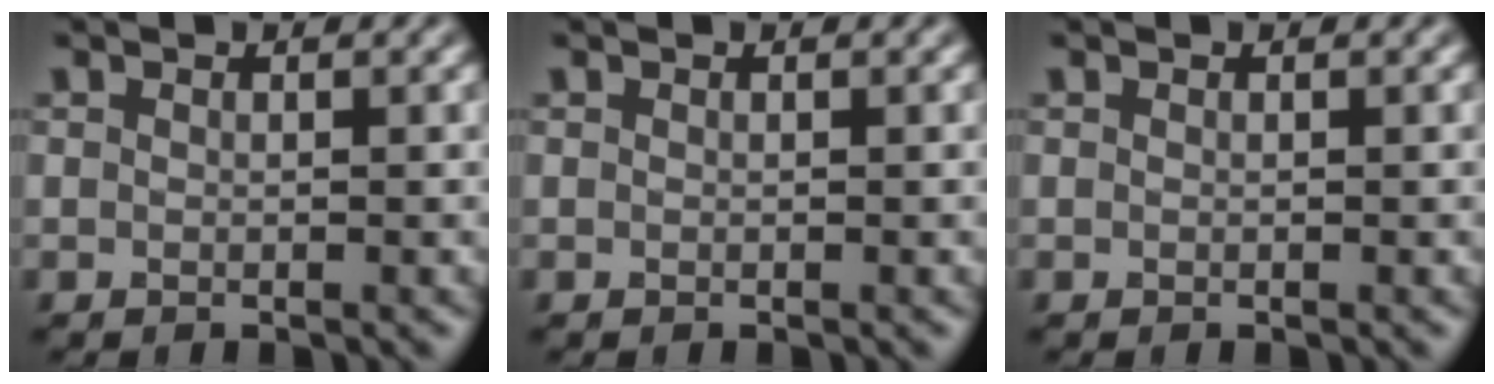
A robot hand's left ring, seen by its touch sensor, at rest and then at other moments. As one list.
[{"total": 0.0}, {"total": 0.0}]